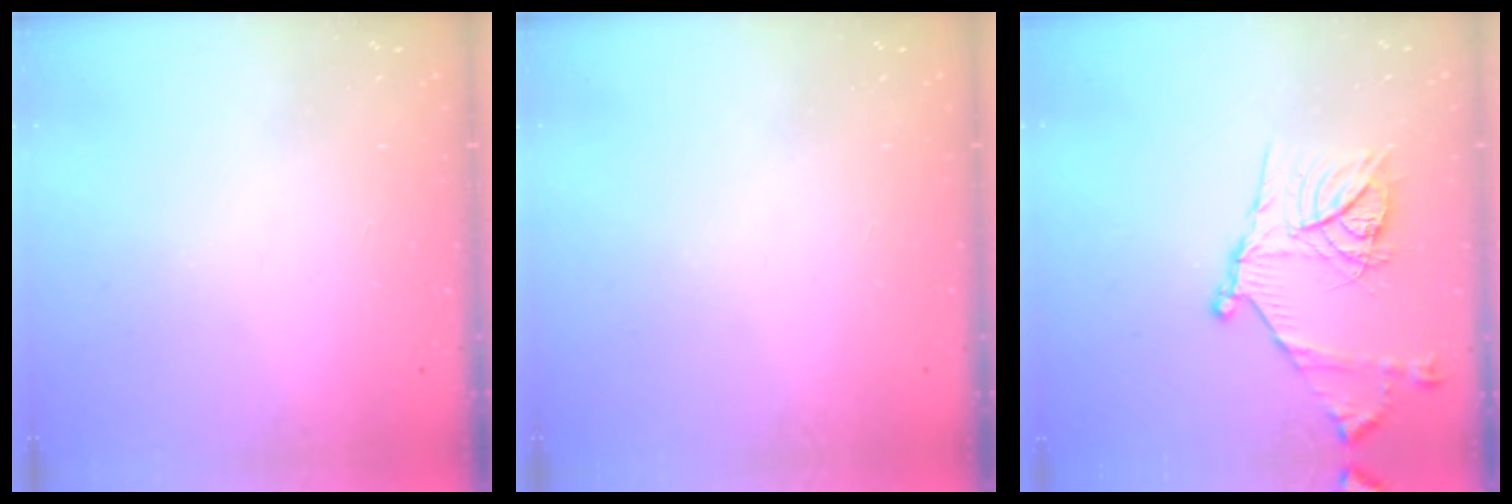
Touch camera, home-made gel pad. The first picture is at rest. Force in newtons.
{"total": 0.0}
{"total": 18.9, "press": 18.8, "slide": 1.9}